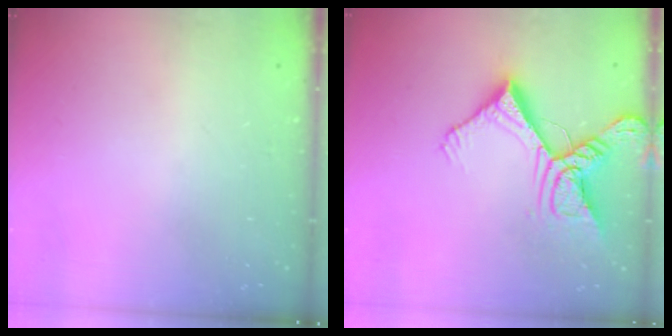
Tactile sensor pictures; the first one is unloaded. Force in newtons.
{"total": 15.1, "press": 15.0, "slide": 1.7}